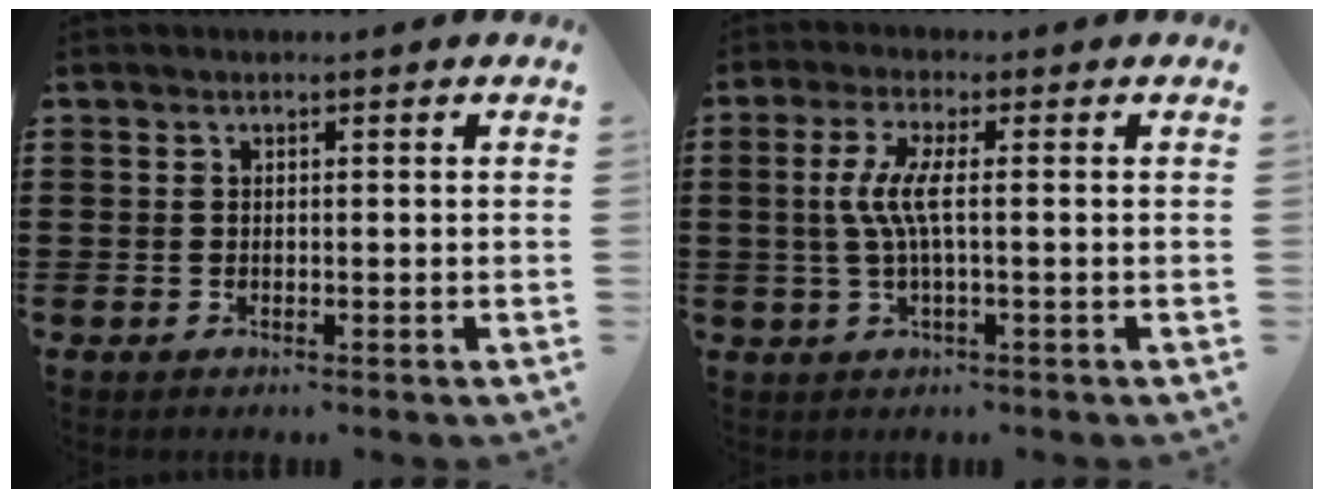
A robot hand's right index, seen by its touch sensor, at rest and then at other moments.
{"total": 5.4, "force": [-0.1, 0.7, 5.4], "torque": [-0.121, -0.011, -0.012]}